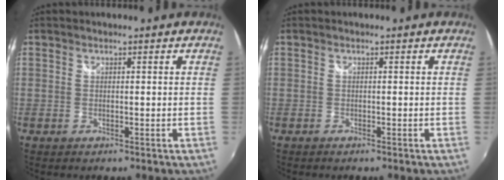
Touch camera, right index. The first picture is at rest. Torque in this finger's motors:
{"motor_torque": [0.29, -0.21, -0.04, 0.00]}